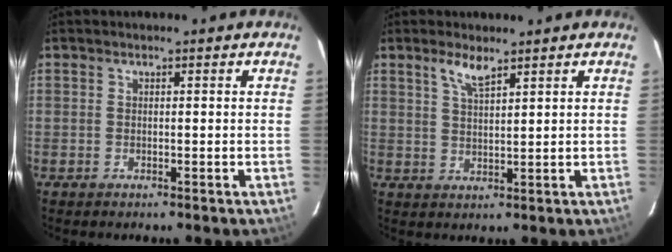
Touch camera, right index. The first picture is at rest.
{"total": 3.7, "force": [2.7, 0.8, 2.4], "torque": [-0.047, 0.001, 0.052]}